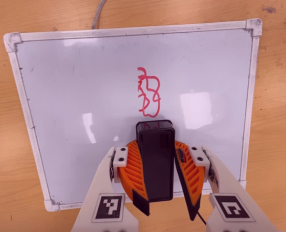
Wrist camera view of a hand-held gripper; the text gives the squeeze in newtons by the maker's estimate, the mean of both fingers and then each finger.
{"total": 10.6, "left": 10.4, "right": 10.7}